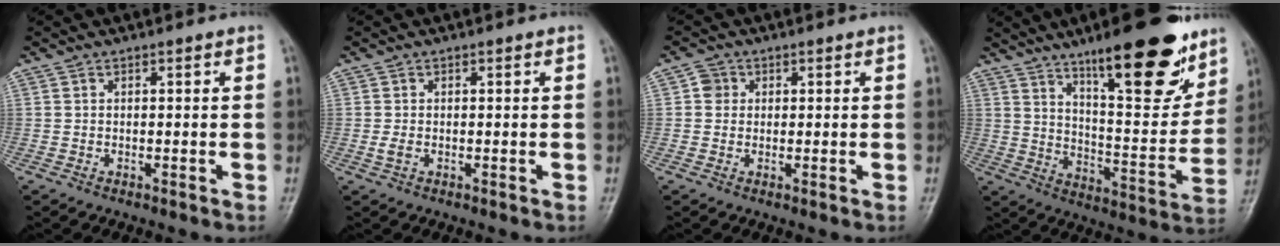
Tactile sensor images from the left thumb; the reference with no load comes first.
{"total": 1.5, "force": [-0.2, 0.9, 1.2], "torque": [-0.027, -0.001, -0.006]}
{"total": 2.4, "force": [0.4, 2.3, 0.7], "torque": [0.005, 0.003, 0.001]}
{"total": 21.1, "force": [13.5, 5.9, 15.2], "torque": [-0.181, -0.075, 0.212]}